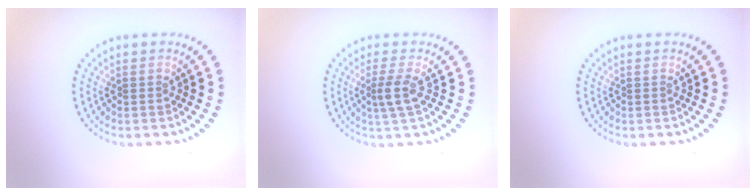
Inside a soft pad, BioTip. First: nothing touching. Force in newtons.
{"total": 2.1, "press": 1.7, "slide": 1.2}
{"total": 0.0}